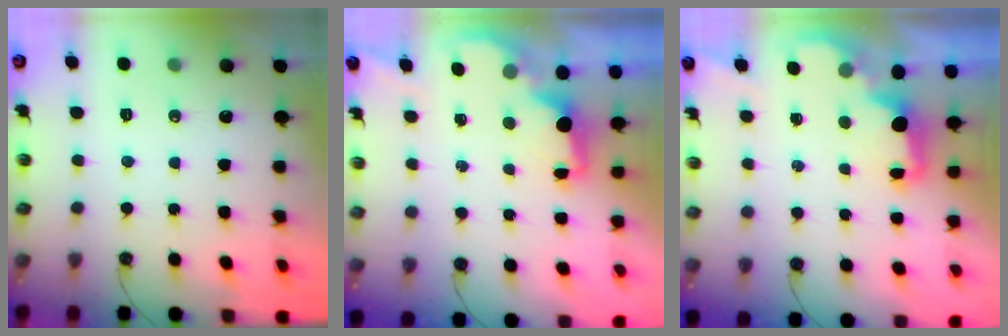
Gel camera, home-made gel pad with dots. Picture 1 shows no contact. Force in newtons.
{"total": 1.8, "press": 1.6, "slide": 0.8}
{"total": 2.2, "press": 2.1, "slide": 0.7}